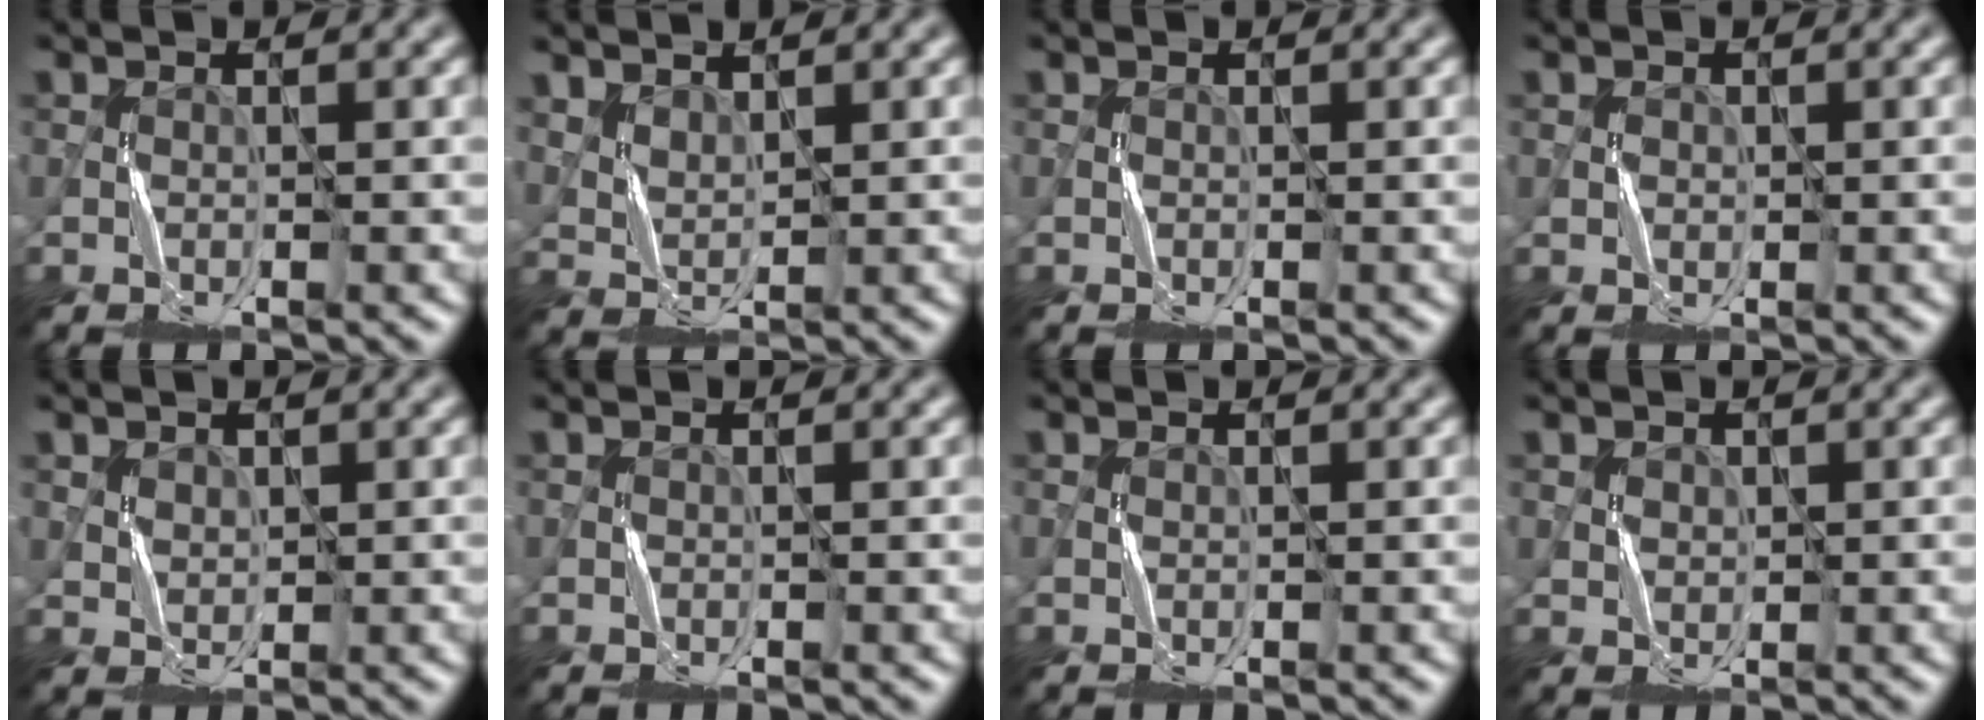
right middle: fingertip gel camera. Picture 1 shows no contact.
{"total": 2.2, "force": [1.7, 1.0, 1.0], "torque": [-0.031, 0.000, 0.041]}
{"total": 0.0}
{"total": 0.7, "force": [0.1, 0.7, -0.1], "torque": [0.000, 0.001, 0.004]}
{"total": 1.4, "force": [0.9, 1.1, 0.2], "torque": [-0.011, -0.001, 0.022]}
{"total": 0.0}
{"total": 0.0}
{"total": 1.2, "force": [0.6, 1.0, 0.0], "torque": [-0.006, 0.000, 0.016]}